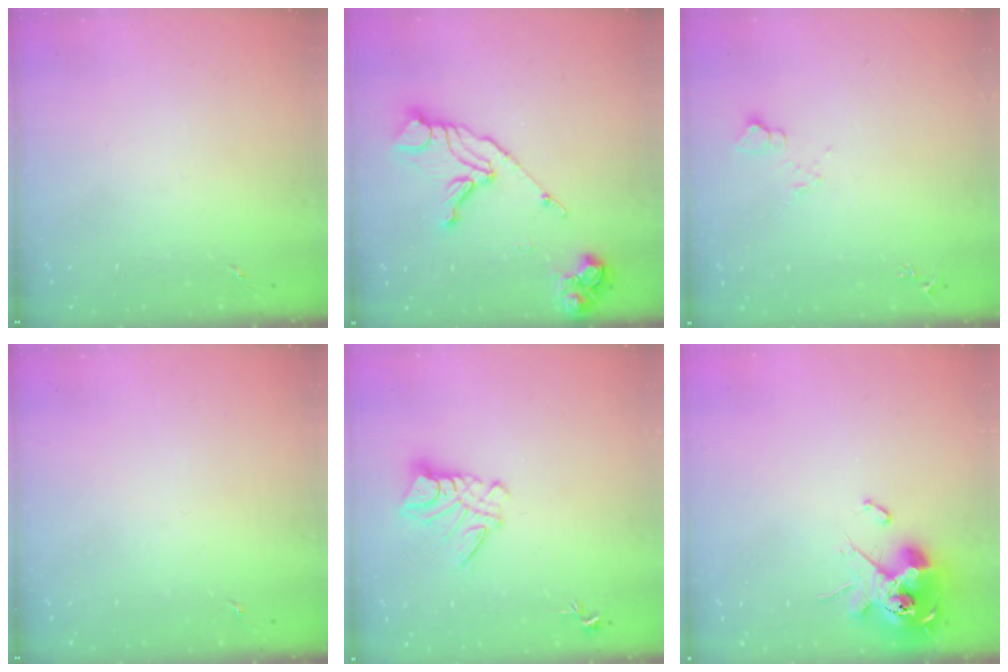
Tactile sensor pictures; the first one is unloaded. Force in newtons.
{"total": 14.7, "press": 14.6, "slide": 1.7}
{"total": 6.7, "press": 6.7, "slide": 0.8}
{"total": 0.0}
{"total": 9.7, "press": 9.7, "slide": 0.9}
{"total": 14.0, "press": 13.9, "slide": 1.5}